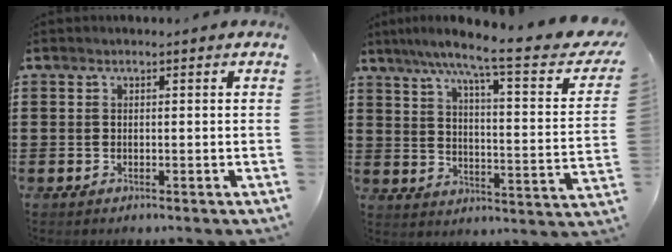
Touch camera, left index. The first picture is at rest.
{"total": 8.9, "force": [6.4, -0.2, 6.2], "torque": [-0.119, -0.052, 0.090]}